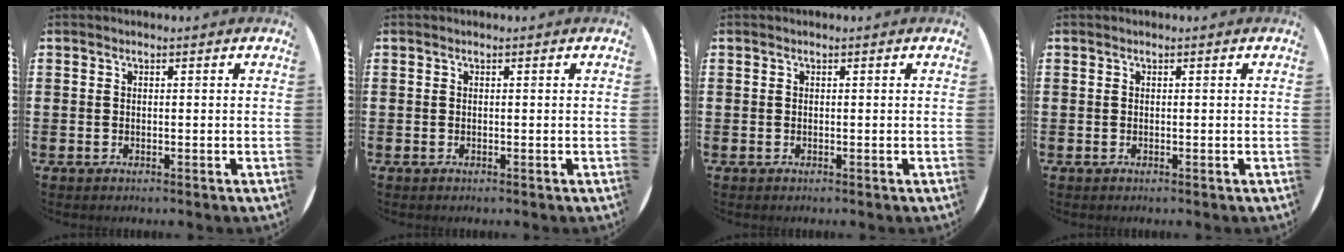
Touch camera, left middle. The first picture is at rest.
{"total": 0.0}
{"total": 0.0}
{"total": 0.0}